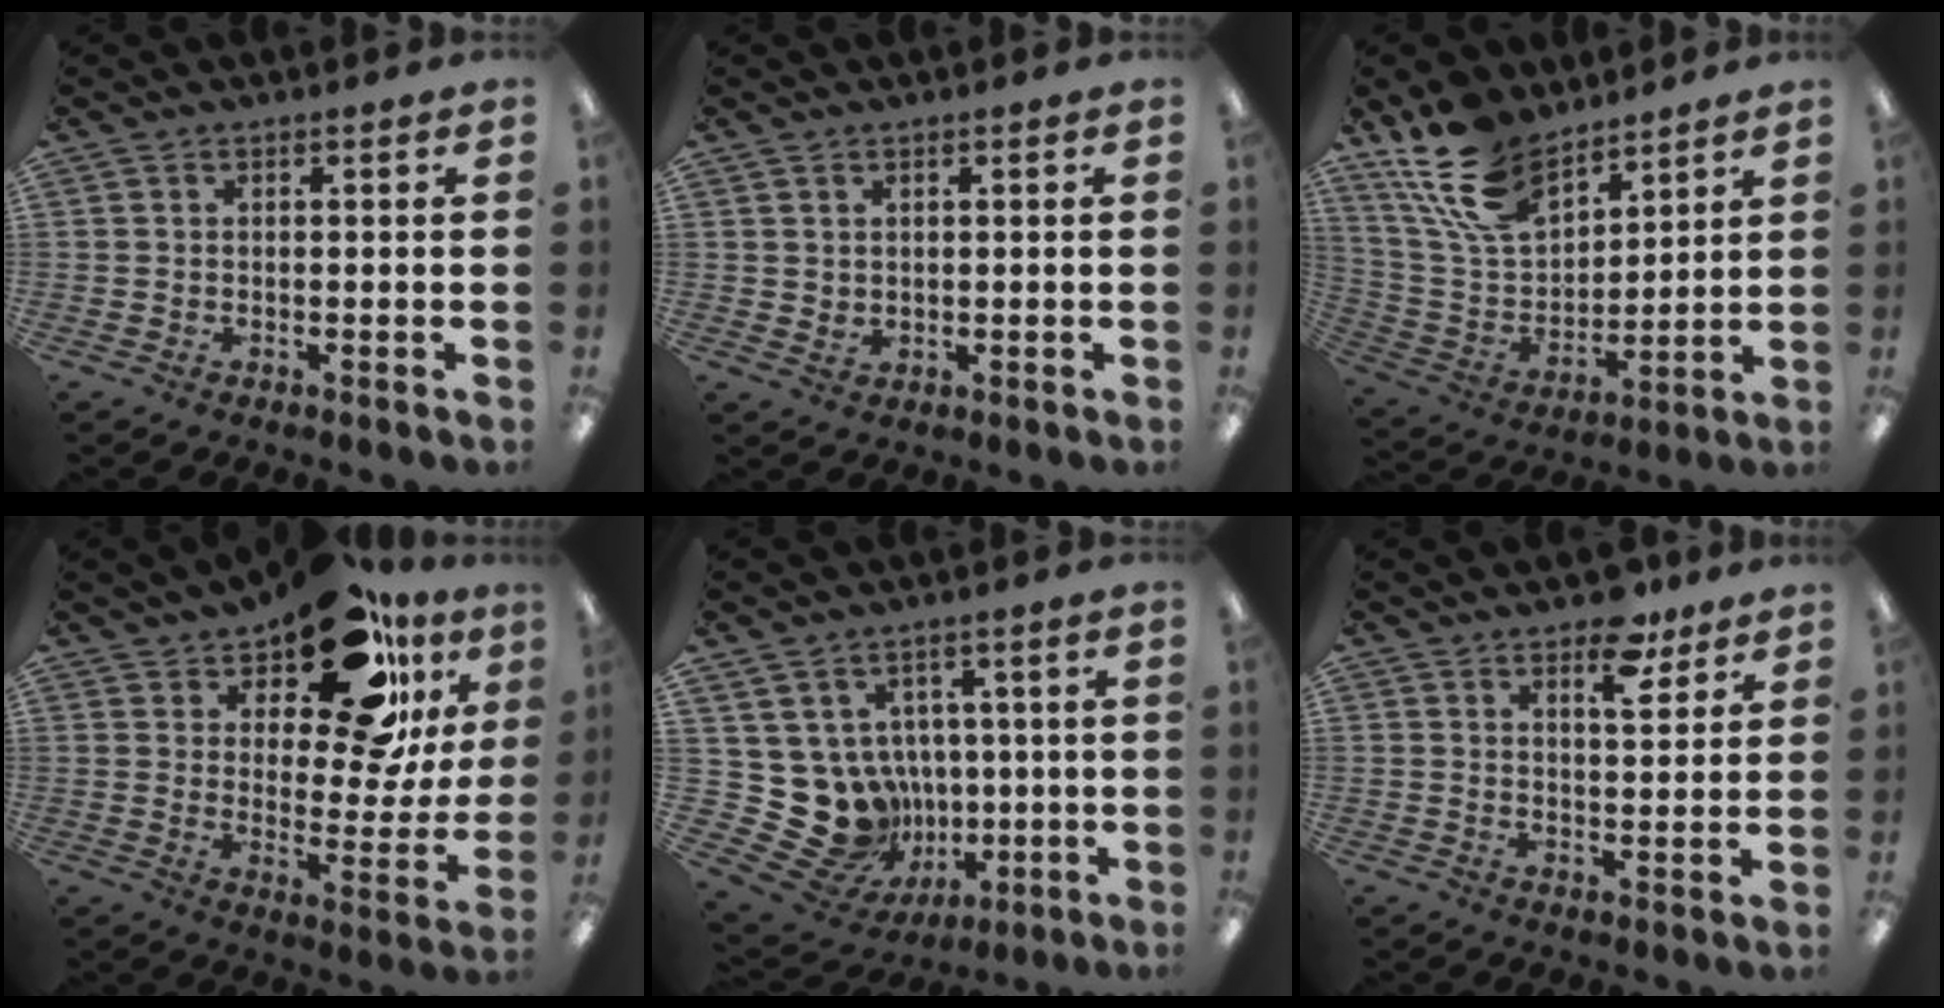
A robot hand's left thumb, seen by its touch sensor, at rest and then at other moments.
{"total": 1.8, "force": [1.3, 1.2, 0.3], "torque": [0.001, -0.003, 0.023]}
{"total": 18.2, "force": [12.1, 9.3, 9.8], "torque": [-0.214, -0.046, 0.227]}
{"total": 19.4, "force": [14.0, 7.2, 11.4], "torque": [-0.177, -0.091, 0.233]}
{"total": 14.4, "force": [-1.7, 13.6, 4.6], "torque": [-0.115, -0.017, 0.005]}
{"total": 9.2, "force": [6.1, 4.1, 5.5], "torque": [-0.060, -0.034, 0.098]}